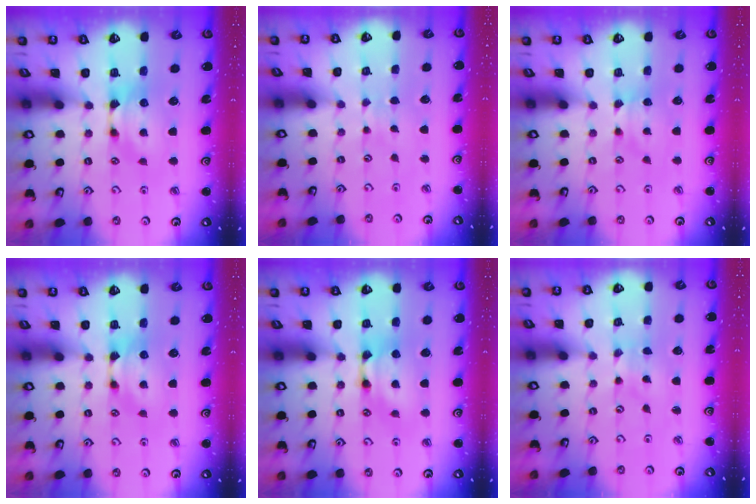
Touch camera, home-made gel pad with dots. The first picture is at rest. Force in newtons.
{"total": 4.5, "press": 4.4, "slide": 0.3}
{"total": 2.1, "press": 2.0, "slide": 0.5}
{"total": 0.0}
{"total": 2.0, "press": 2.0, "slide": 0.1}
{"total": 5.1, "press": 5.1, "slide": 0.4}